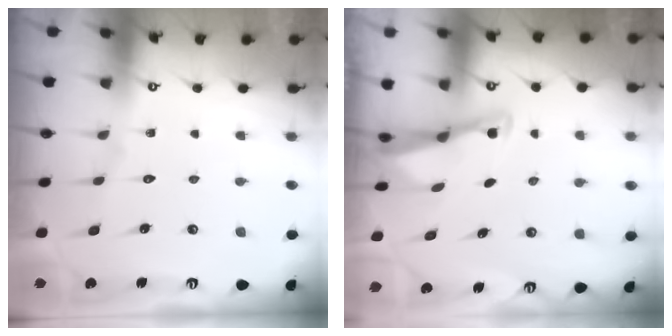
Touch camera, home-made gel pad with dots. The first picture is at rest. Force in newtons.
{"total": 3.0, "press": 3.0, "slide": 0.2}